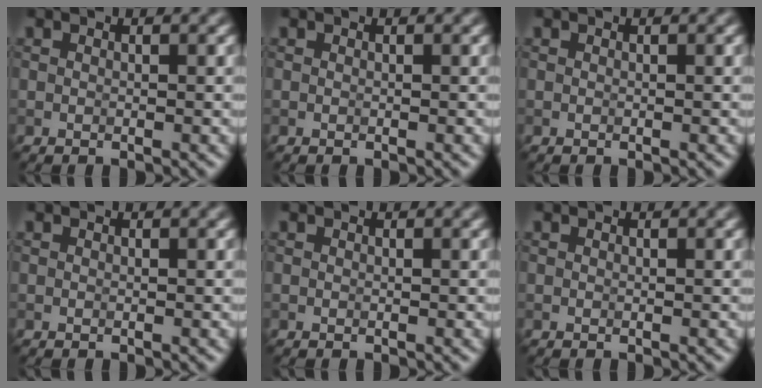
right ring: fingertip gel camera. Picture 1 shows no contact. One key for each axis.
{"total": 0.0}
{"total": 0.0}
{"total": 0.0}
{"total": 0.0}
{"total": 0.0}